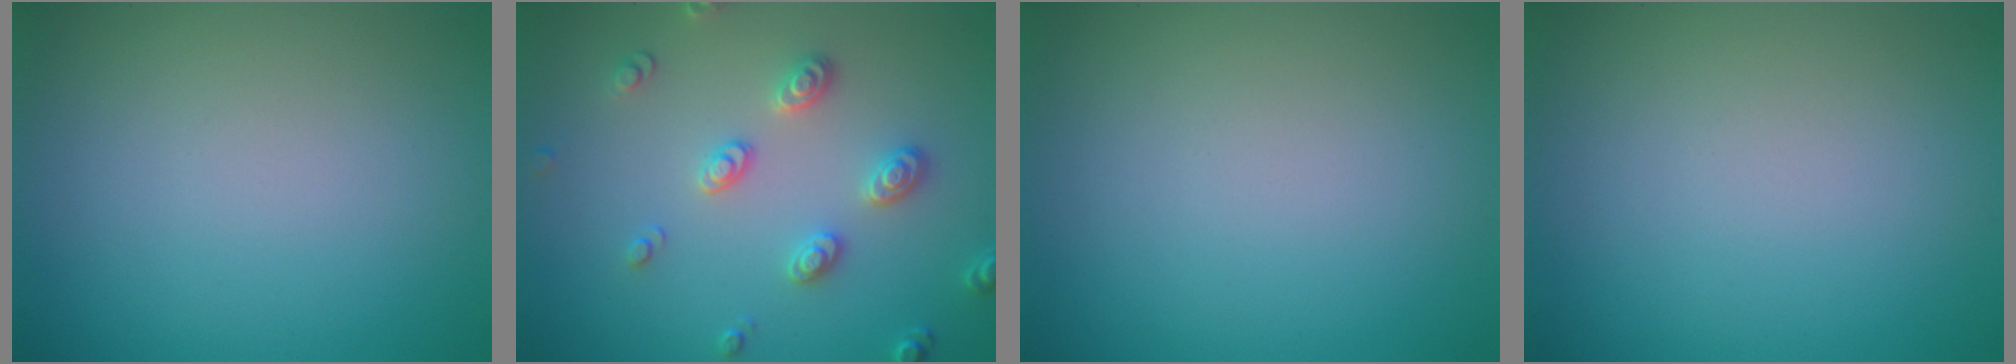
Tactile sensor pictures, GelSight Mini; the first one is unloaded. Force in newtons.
{"total": 2.8, "press": 2.7, "slide": 0.8}
{"total": 0.0}
{"total": 0.0}